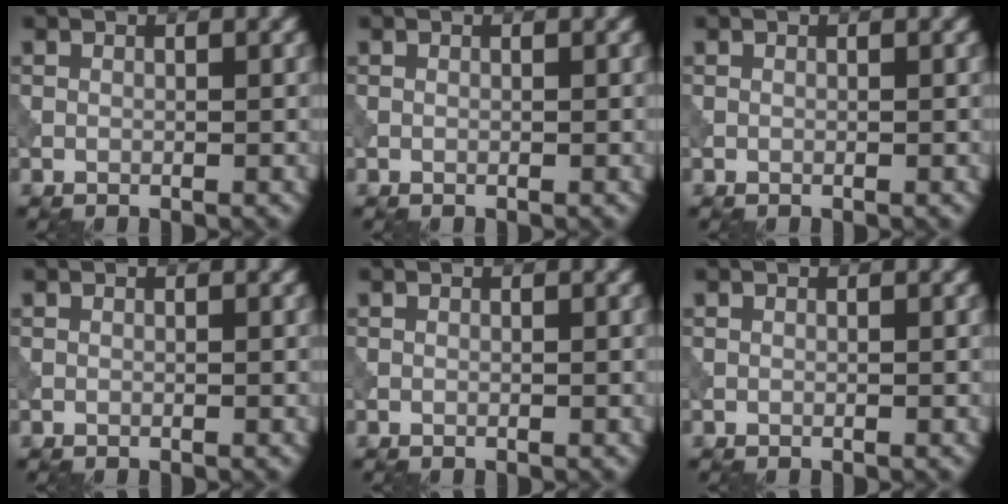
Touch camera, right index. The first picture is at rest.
{"total": 0.0}
{"total": 0.0}
{"total": 0.0}
{"total": 0.0}
{"total": 0.0}